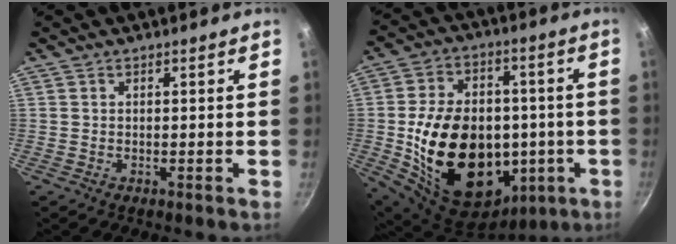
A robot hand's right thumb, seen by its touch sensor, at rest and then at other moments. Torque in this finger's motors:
{"motor_torque": [-0.91, 2.56, 2.06, -0.71, 0.39]}